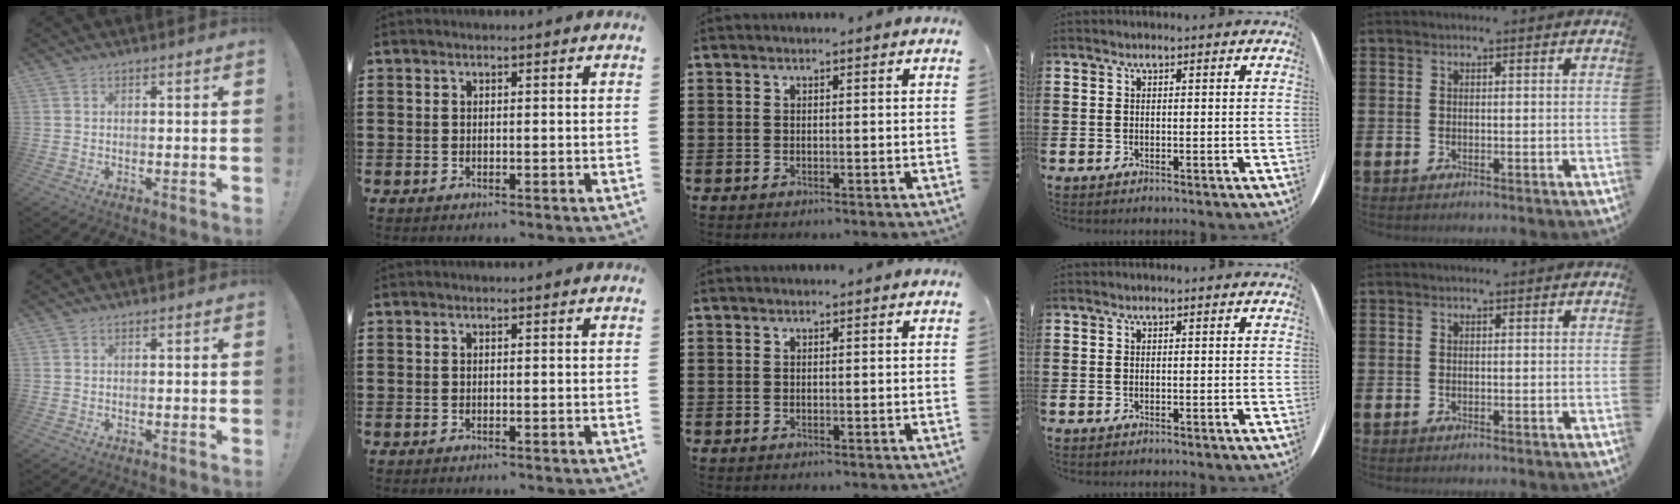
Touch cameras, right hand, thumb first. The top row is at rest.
{}